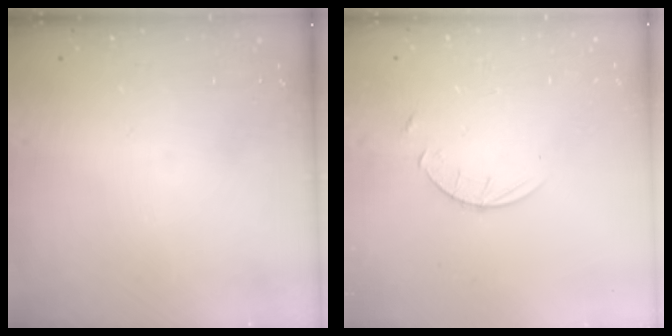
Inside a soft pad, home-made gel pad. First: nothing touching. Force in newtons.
{"total": 5.6, "press": 5.5, "slide": 0.7}